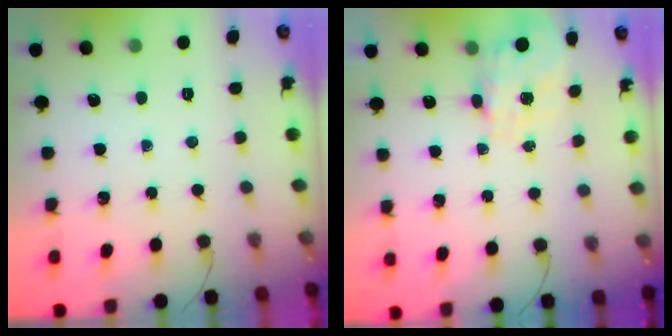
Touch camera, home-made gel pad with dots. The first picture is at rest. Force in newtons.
{"total": 5.2, "press": 5.1, "slide": 0.8}